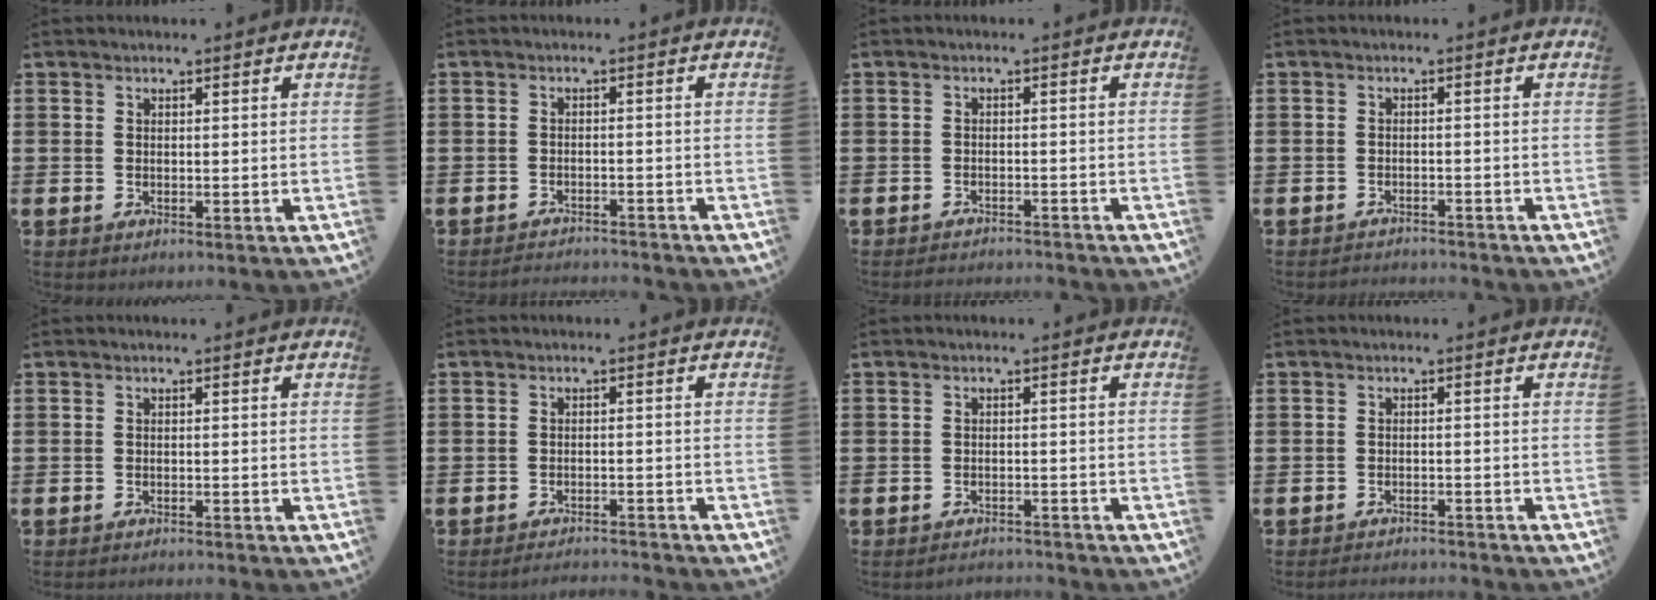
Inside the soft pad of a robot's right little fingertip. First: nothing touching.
{"total": 1.7, "force": [-1.7, -0.1, -0.1], "torque": [-0.003, 0.005, -0.036]}
{"total": 1.5, "force": [-1.5, -0.1, 0.0], "torque": [-0.003, 0.004, -0.031]}
{"total": 1.4, "force": [-1.4, -0.1, -0.2], "torque": [-0.001, 0.004, -0.030]}
{"total": 0.7, "force": [-0.7, -0.1, 0.0], "torque": [-0.001, -0.001, -0.014]}
{"total": 1.6, "force": [-1.5, -0.1, 0.1], "torque": [-0.003, 0.004, -0.031]}
{"total": 1.5, "force": [-1.5, 0.0, -0.1], "torque": [-0.004, 0.004, -0.032]}
{"total": 1.6, "force": [-1.6, -0.1, 0.0], "torque": [-0.003, 0.004, -0.033]}